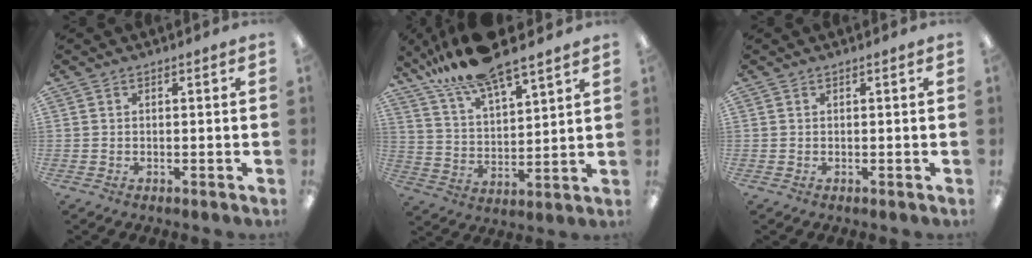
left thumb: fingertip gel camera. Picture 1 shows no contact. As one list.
[{"total": 14.4, "force": [12.4, 3.0, 6.7], "torque": [-0.141, -0.072, 0.220]}, {"total": 0.0}]